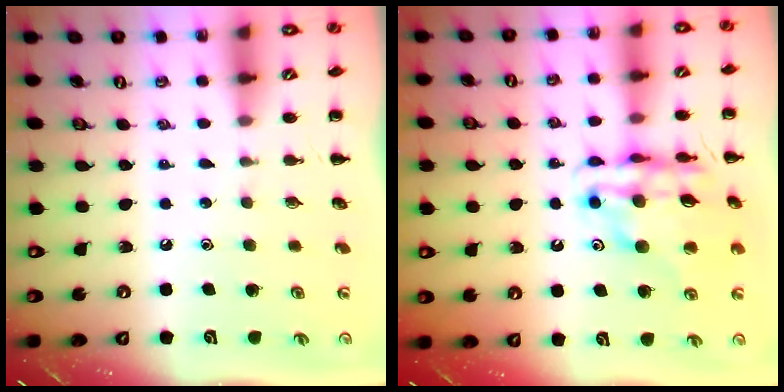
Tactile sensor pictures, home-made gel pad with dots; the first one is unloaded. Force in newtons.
{"total": 14.5, "press": 14.0, "slide": 3.9}